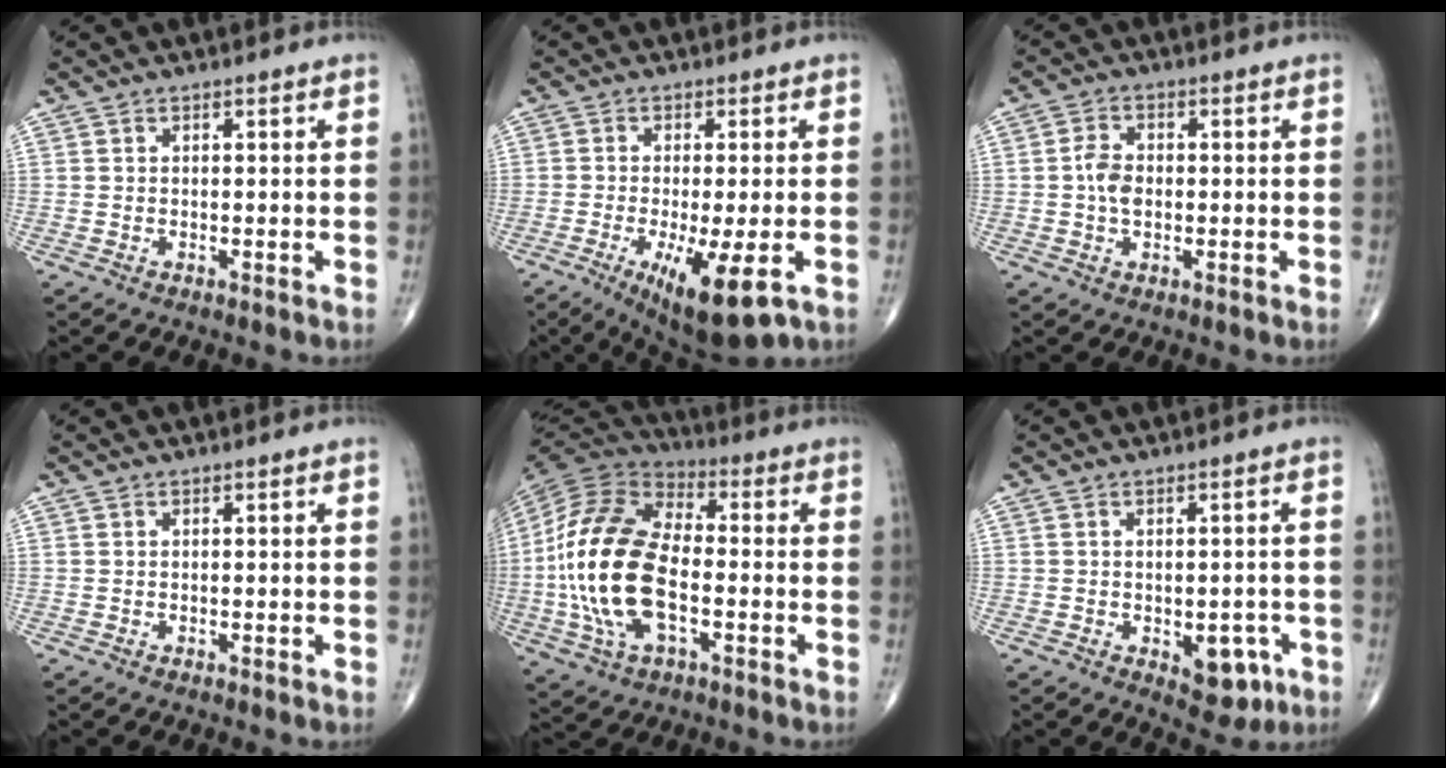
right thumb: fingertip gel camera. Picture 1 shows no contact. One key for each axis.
{"total": 11.2, "fx": -4.2, "fy": 2.8, "fz": 10.1, "tx": -0.170, "ty": -0.019, "tz": -0.057}
{"total": 4.2, "fx": -0.2, "fy": 2.8, "fz": 3.1, "tx": -0.057, "ty": 0.009, "tz": -0.009}
{"total": 0.0}
{"total": 21.5, "fx": -2.9, "fy": 11.4, "fz": 17.9, "tx": -0.368, "ty": 0.017, "tz": -0.056}
{"total": 6.5, "fx": -2.3, "fy": 3.7, "fz": 4.8, "tx": -0.030, "ty": 0.006, "tz": -0.020}